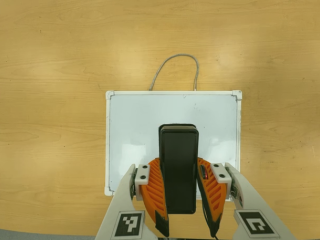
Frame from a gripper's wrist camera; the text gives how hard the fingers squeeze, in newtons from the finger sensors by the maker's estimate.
{"total": 8.6, "left": 6.7, "right": 10.6}